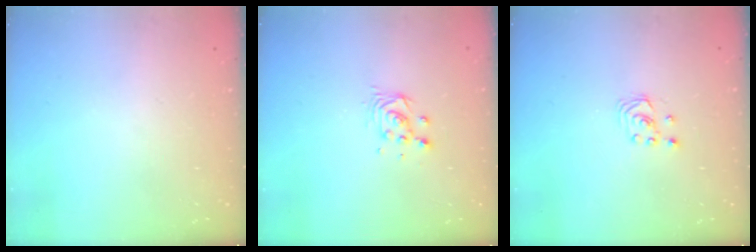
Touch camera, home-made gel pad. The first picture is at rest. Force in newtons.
{"total": 3.9, "press": 3.9, "slide": 0.2}
{"total": 1.9, "press": 1.9, "slide": 0.2}